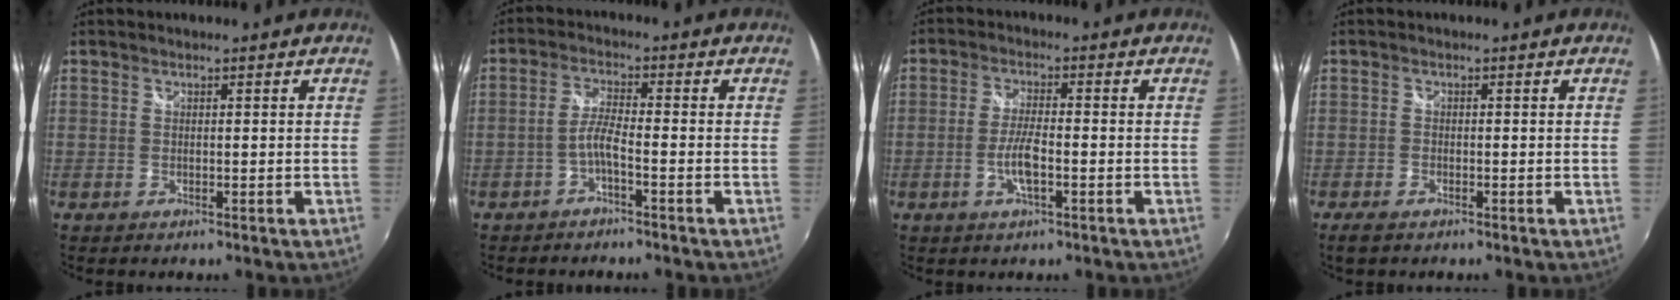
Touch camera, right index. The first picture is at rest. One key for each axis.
{"total": 3.2, "fx": -1.8, "fy": 0.2, "fz": 2.6, "tx": -0.063, "ty": 0.008, "tz": -0.037}
{"total": 5.1, "fx": -1.9, "fy": 0.9, "fz": 4.6, "tx": -0.097, "ty": -0.002, "tz": -0.035}
{"total": 2.7, "fx": -2.0, "fy": 1.1, "fz": 1.5, "tx": -0.035, "ty": -0.010, "tz": -0.037}